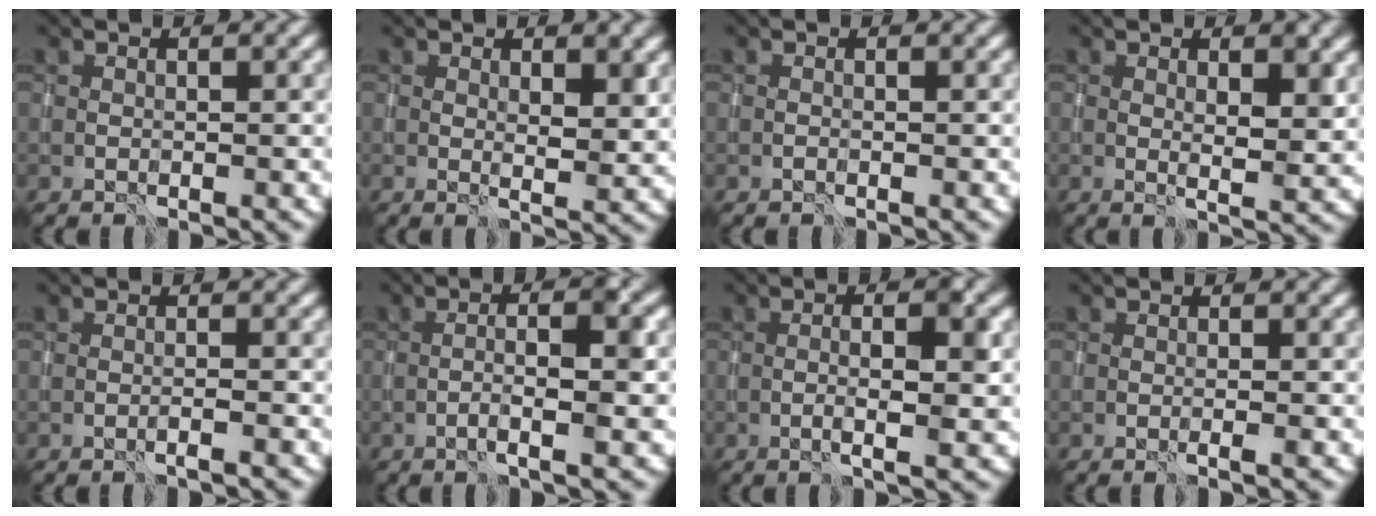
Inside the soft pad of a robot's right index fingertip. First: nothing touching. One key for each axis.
{"total": 2.8, "fx": 1.0, "fy": 1.0, "fz": 2.5, "tx": -0.037, "ty": -0.006, "tz": 0.019}
{"total": 0.0}
{"total": 3.4, "fx": 0.9, "fy": 0.9, "fz": 3.1, "tx": -0.045, "ty": -0.005, "tz": 0.017}
{"total": 0.8, "fx": -0.5, "fy": 0.1, "fz": 0.7, "tx": -0.007, "ty": 0.002, "tz": -0.013}
{"total": 4.2, "fx": -1.2, "fy": 0.6, "fz": 3.9, "tx": -0.061, "ty": 0.011, "tz": -0.025}
{"total": 4.1, "fx": -0.3, "fy": 0.8, "fz": 4.0, "tx": -0.059, "ty": 0.003, "tz": -0.007}
{"total": 0.8, "fx": -0.2, "fy": 0.1, "fz": 0.8, "tx": -0.010, "ty": -0.003, "tz": -0.006}